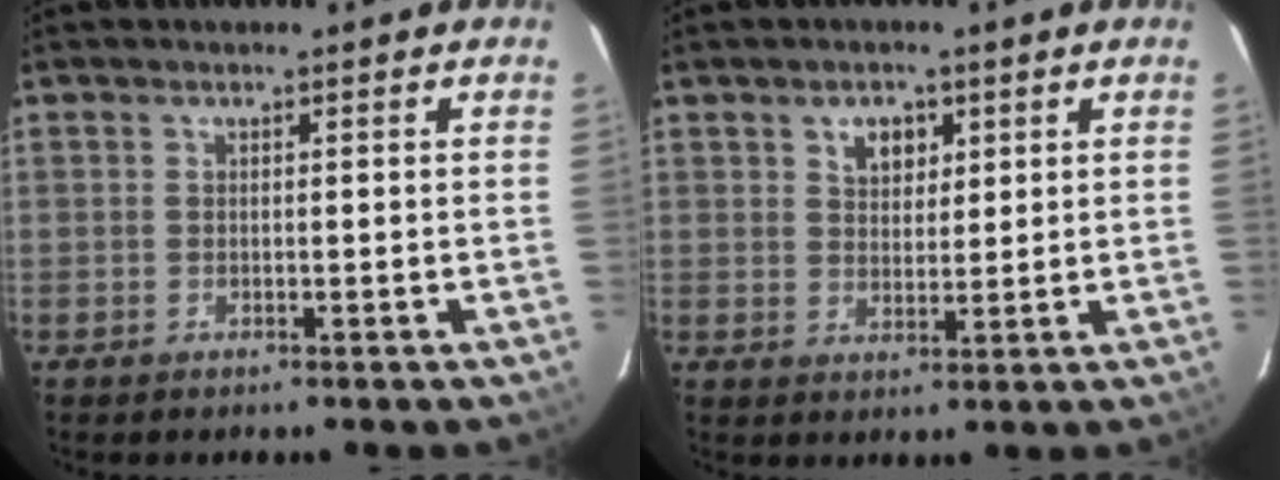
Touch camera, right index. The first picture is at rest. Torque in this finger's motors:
{"motor_torque": [0.08, 0.06, 0.07, 0.04]}